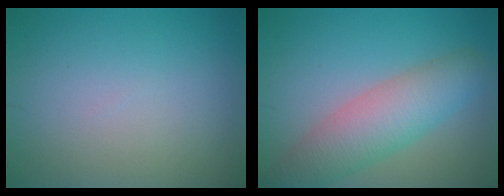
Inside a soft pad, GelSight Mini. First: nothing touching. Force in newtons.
{"total": 5.8, "press": 5.8, "slide": 0.2}